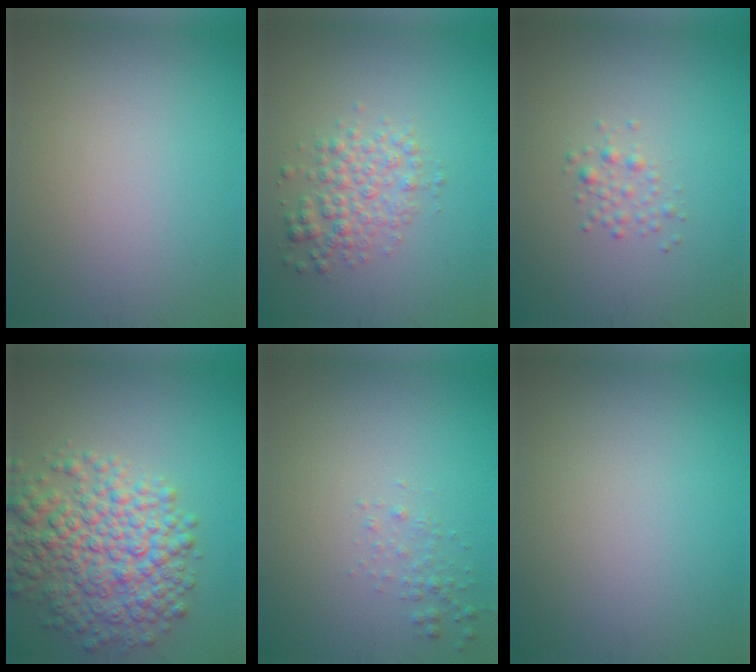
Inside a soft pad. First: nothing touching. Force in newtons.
{"total": 3.2, "press": 3.2, "slide": 0.0}
{"total": 1.3, "press": 1.3, "slide": 0.0}
{"total": 8.1, "press": 8.1, "slide": 0.2}
{"total": 1.1, "press": 1.1, "slide": 0.1}
{"total": 0.0}